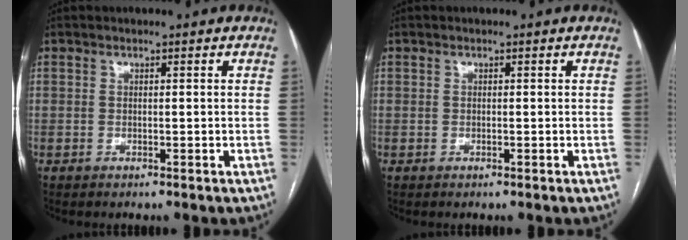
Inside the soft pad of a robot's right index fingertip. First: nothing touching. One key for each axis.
{"total": 0.0}